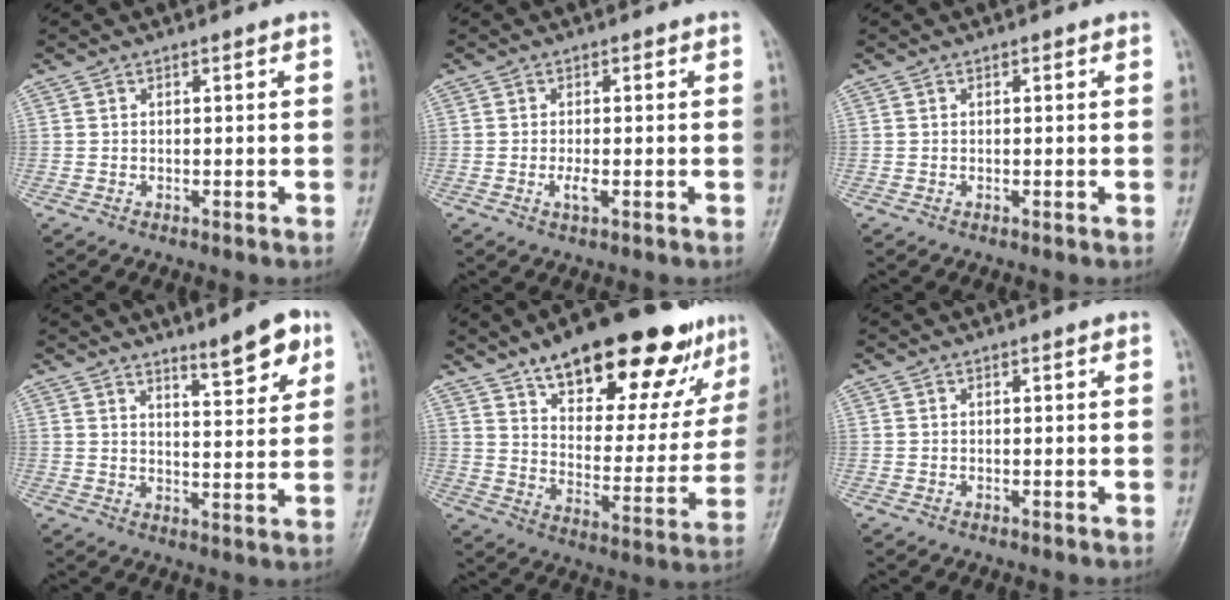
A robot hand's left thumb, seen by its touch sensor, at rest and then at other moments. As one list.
[{"total": 2.2, "force": [-0.5, 0.9, 2.0], "torque": [-0.036, -0.004, -0.011]}, {"total": 0.0}, {"total": 8.5, "force": [5.5, 2.1, 6.1], "torque": [-0.070, -0.037, 0.082]}, {"total": 26.6, "force": [17.4, 10.3, 17.3], "torque": [-0.198, -0.052, 0.259]}, {"total": 0.0}]